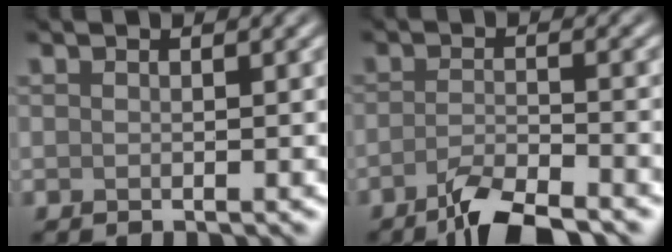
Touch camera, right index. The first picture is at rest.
{"total": 4.4, "force": [-3.2, 0.9, 2.8], "torque": [-0.049, -0.003, -0.069]}